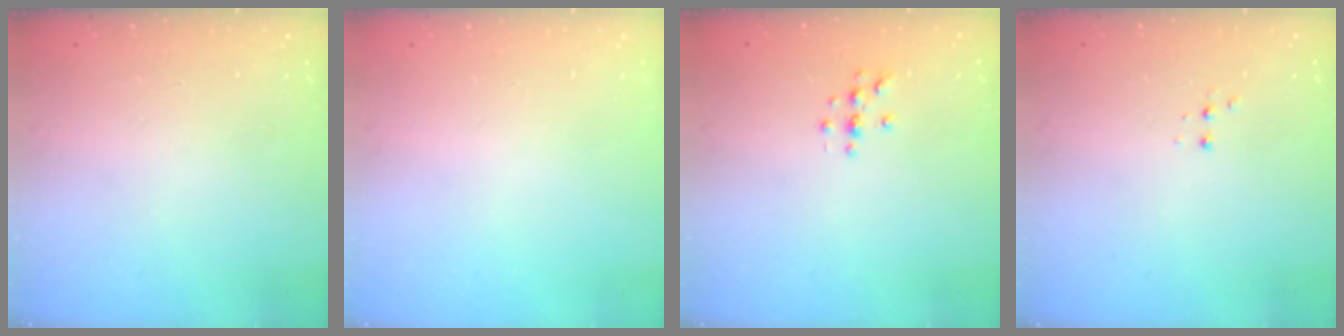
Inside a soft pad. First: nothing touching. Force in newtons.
{"total": 0.0}
{"total": 3.4, "press": 3.4, "slide": 0.4}
{"total": 3.0, "press": 2.9, "slide": 0.7}